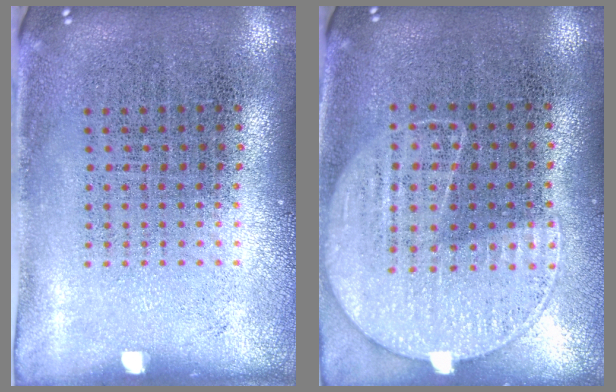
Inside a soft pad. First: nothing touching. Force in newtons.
{"total": 1.1, "press": 1.0, "slide": 0.6}